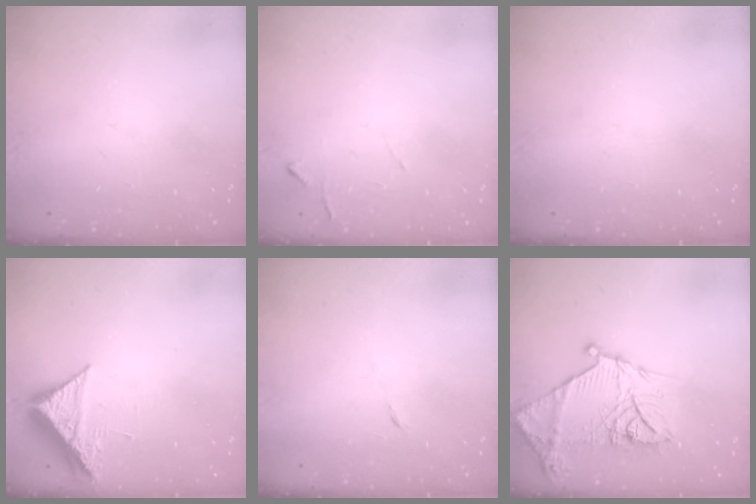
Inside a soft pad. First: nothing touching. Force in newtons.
{"total": 4.7, "press": 4.6, "slide": 0.6}
{"total": 0.0}
{"total": 7.0, "press": 7.0, "slide": 0.3}
{"total": 3.9, "press": 3.8, "slide": 0.9}
{"total": 22.3, "press": 22.2, "slide": 2.0}